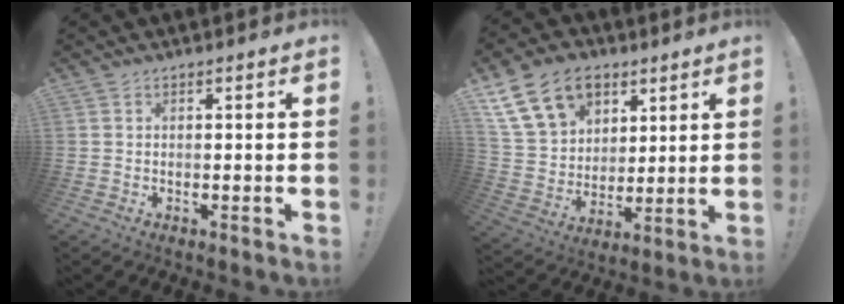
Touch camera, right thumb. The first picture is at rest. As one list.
[{"total": 18.3, "force": [9.2, 13.1, 8.9], "torque": [-0.142, -0.039, 0.181]}]